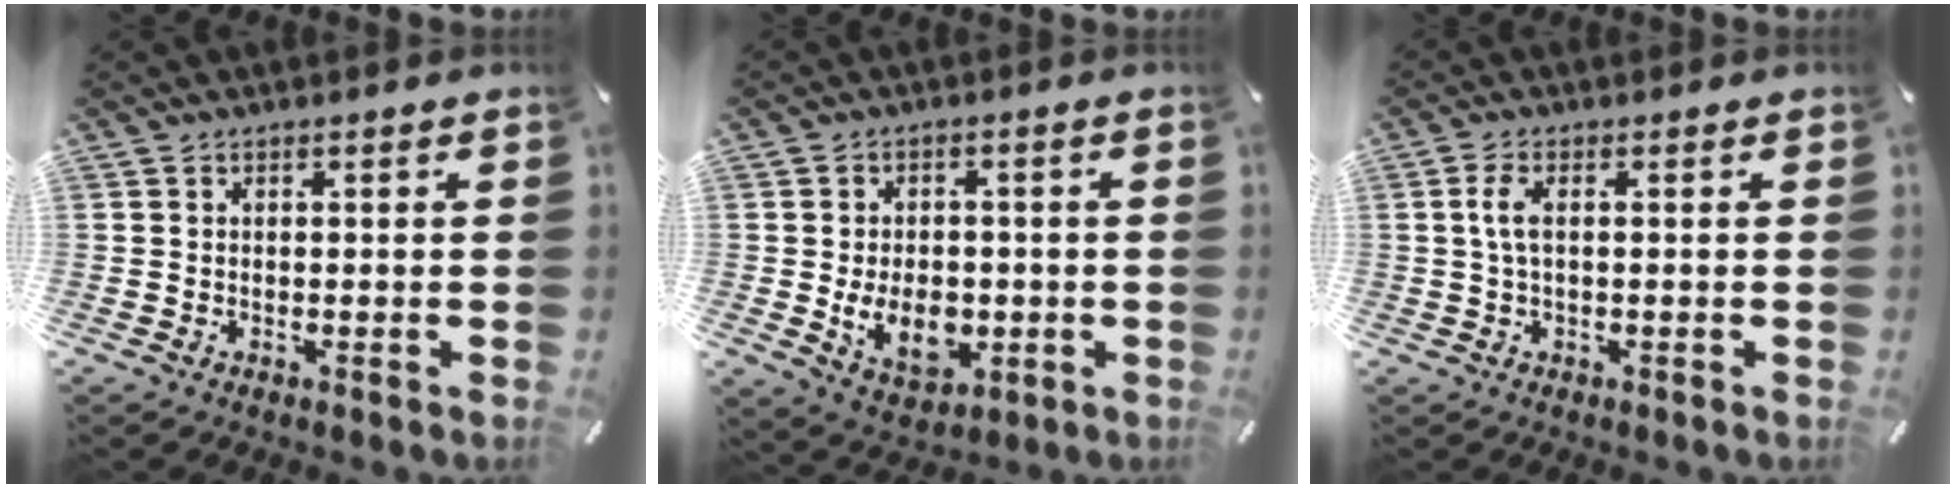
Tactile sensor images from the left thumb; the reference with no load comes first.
{"total": 9.5, "force": [-1.7, 6.7, 6.6], "torque": [-0.116, 0.000, -0.029]}
{"total": 3.7, "force": [0.3, 1.2, 3.5], "torque": [-0.082, -0.003, -0.001]}